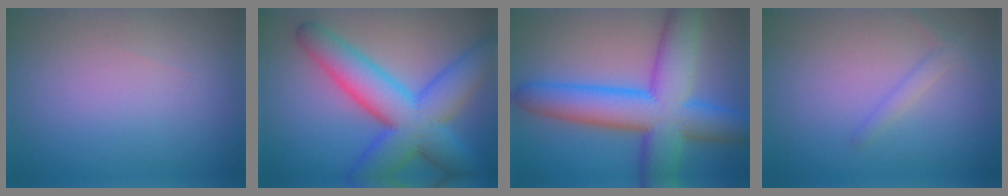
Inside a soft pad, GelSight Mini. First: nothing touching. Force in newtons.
{"total": 10.0, "press": 10.0, "slide": 0.2}
{"total": 11.5, "press": 11.5, "slide": 0.4}
{"total": 1.3, "press": 1.3, "slide": 0.1}